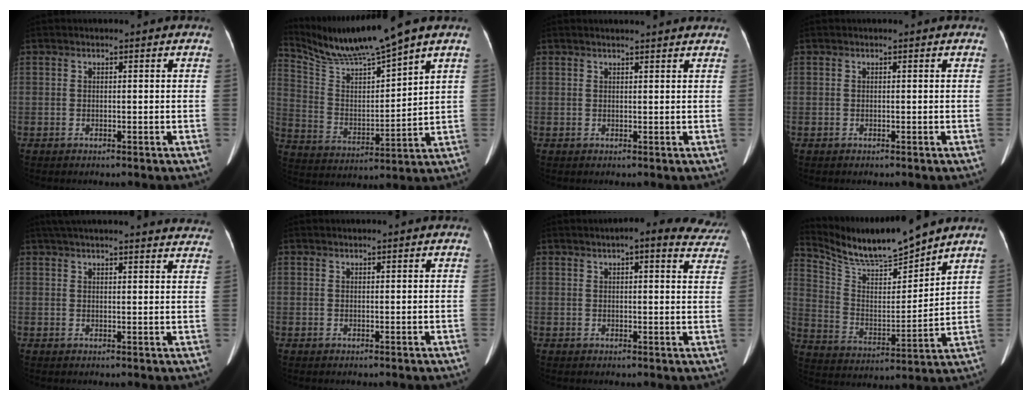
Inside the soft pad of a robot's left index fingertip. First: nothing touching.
{"total": 13.5, "force": [12.0, -1.5, 6.2], "torque": [-0.131, 0.001, 0.234]}
{"total": 5.3, "force": [5.0, 0.2, 1.8], "torque": [-0.023, 0.019, 0.053]}
{"total": 0.0}
{"total": 26.7, "force": [24.6, 3.3, 9.9], "torque": [-0.156, -0.014, 0.295]}
{"total": 1.2, "force": [1.1, 0.1, 0.4], "torque": [-0.006, 0.017, 0.021]}
{"total": 12.2, "force": [10.5, 3.0, 5.3], "torque": [-0.040, 0.011, 0.104]}
{"total": 13.9, "force": [13.1, 0.2, 4.7], "torque": [-0.105, 0.000, 0.243]}